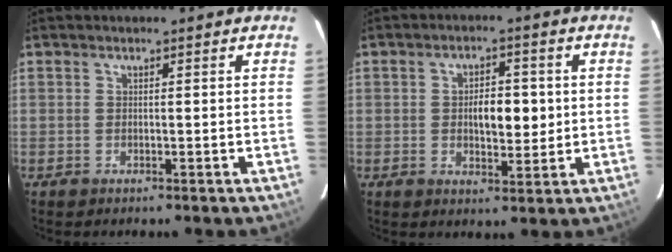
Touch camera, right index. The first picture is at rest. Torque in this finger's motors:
{"motor_torque": [0.08, 0.00, 0.11, 0.06]}